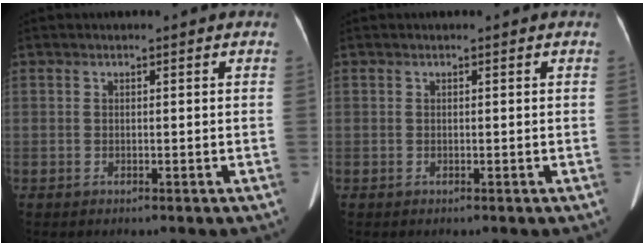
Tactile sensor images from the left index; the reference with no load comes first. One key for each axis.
{"total": 0.0}